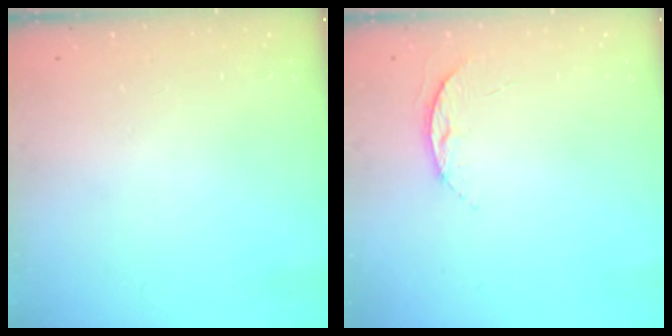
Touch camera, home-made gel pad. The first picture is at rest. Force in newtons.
{"total": 5.8, "press": 5.8, "slide": 0.6}